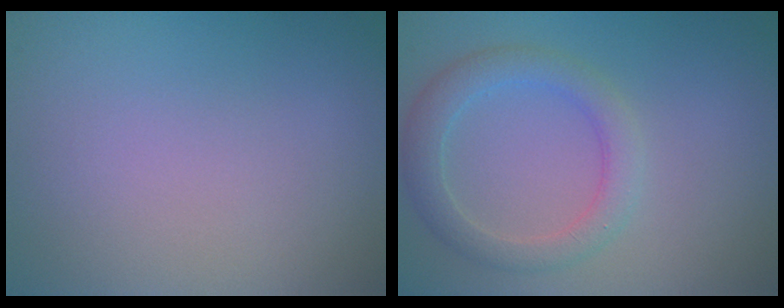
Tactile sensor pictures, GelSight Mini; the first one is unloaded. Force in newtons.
{"total": 3.1, "press": 3.1, "slide": 0.1}